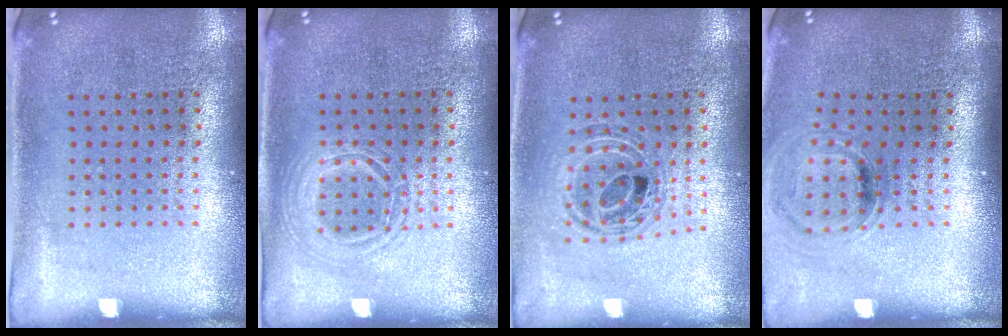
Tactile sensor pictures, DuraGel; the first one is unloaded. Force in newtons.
{"total": 1.2, "press": 1.2, "slide": 0.1}
{"total": 0.8, "press": 0.8, "slide": 0.2}
{"total": 0.9, "press": 0.8, "slide": 0.3}